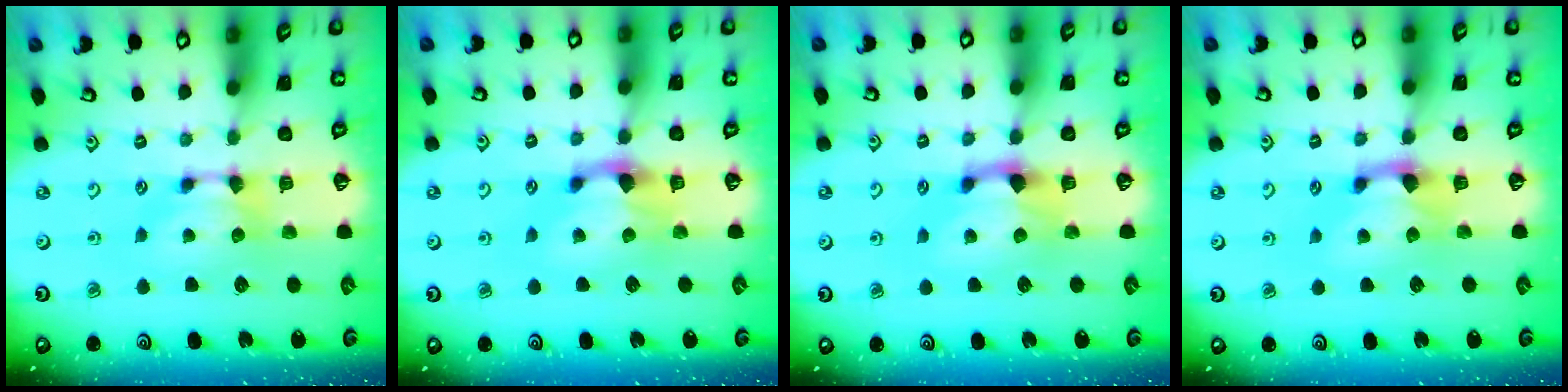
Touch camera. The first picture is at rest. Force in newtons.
{"total": 1.7, "press": 1.2, "slide": 1.3}
{"total": 1.9, "press": 1.1, "slide": 1.5}
{"total": 1.3, "press": 0.5, "slide": 1.2}